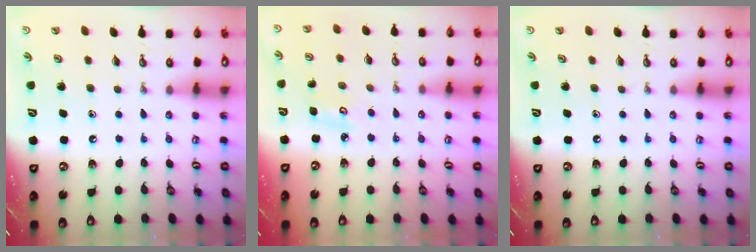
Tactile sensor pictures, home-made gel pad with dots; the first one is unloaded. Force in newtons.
{"total": 3.9, "press": 3.9, "slide": 0.3}
{"total": 0.0}